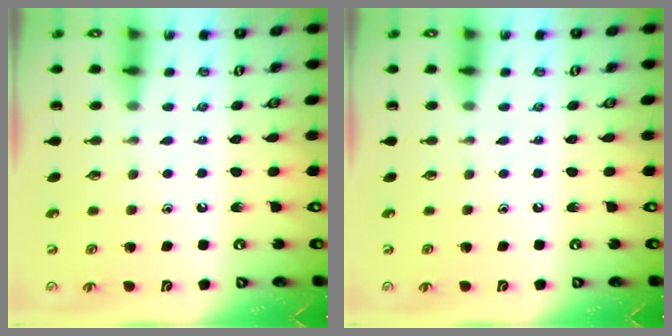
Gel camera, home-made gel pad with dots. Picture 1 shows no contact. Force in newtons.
{"total": 0.0}